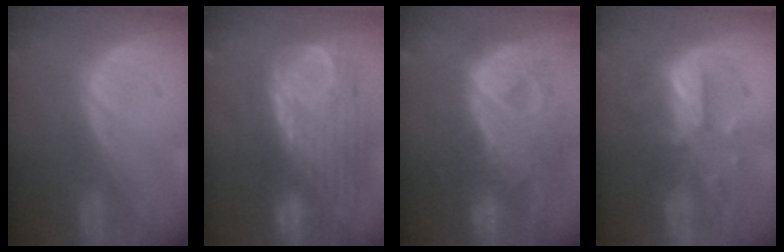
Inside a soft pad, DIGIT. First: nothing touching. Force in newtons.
{"total": 12.2, "press": 10.4, "slide": 6.3}
{"total": 12.8, "press": 10.9, "slide": 6.8}
{"total": 8.1, "press": 7.6, "slide": 2.6}